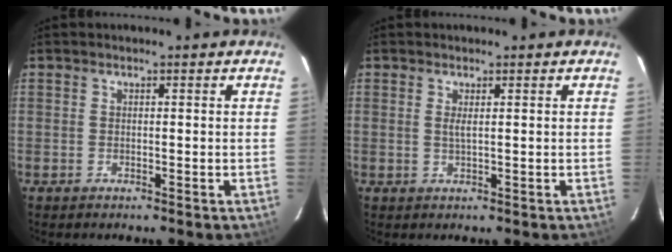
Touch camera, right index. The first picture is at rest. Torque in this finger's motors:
{"motor_torque": [0.13, 0.08, 0.14, 0.01]}